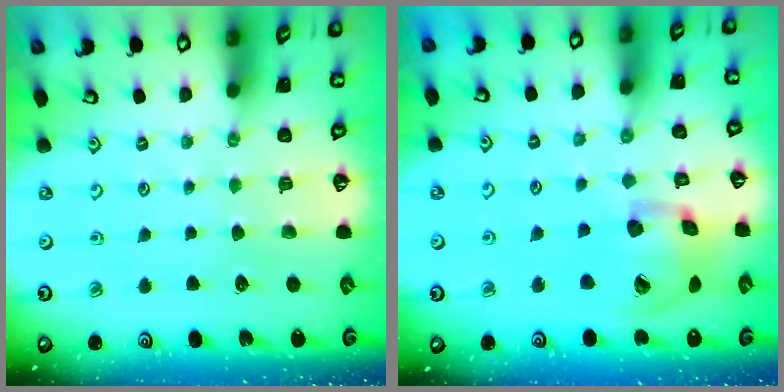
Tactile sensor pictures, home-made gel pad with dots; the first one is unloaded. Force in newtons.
{"total": 15.4, "press": 15.2, "slide": 2.5}